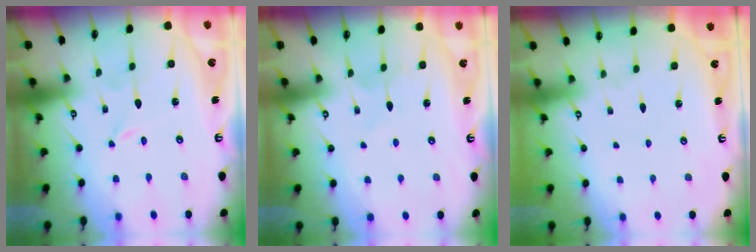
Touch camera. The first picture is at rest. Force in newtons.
{"total": 5.5, "press": 5.5, "slide": 0.7}
{"total": 0.0}